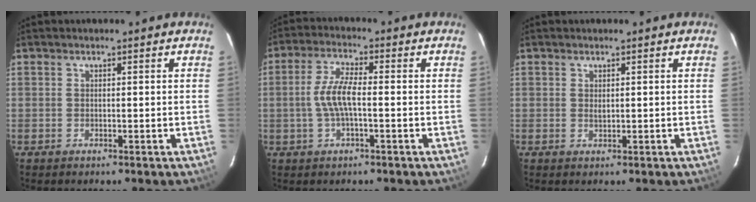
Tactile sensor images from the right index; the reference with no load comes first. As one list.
[{"total": 6.5, "force": [-0.8, 1.8, 6.2], "torque": [-0.127, 0.008, -0.016]}, {"total": 0.8, "force": [0.3, 0.5, 0.6], "torque": [-0.009, 0.001, 0.007]}]